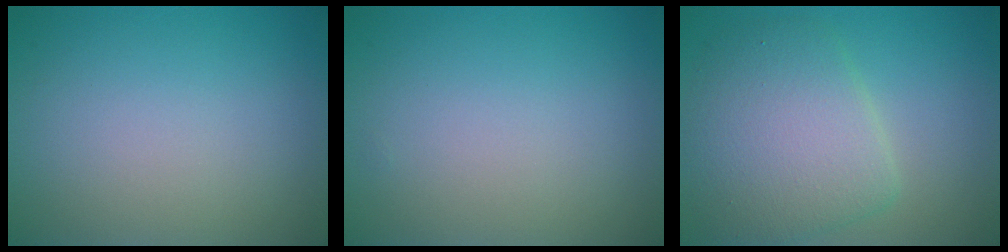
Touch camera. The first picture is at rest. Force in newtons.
{"total": 0.0}
{"total": 6.4, "press": 6.4, "slide": 0.2}